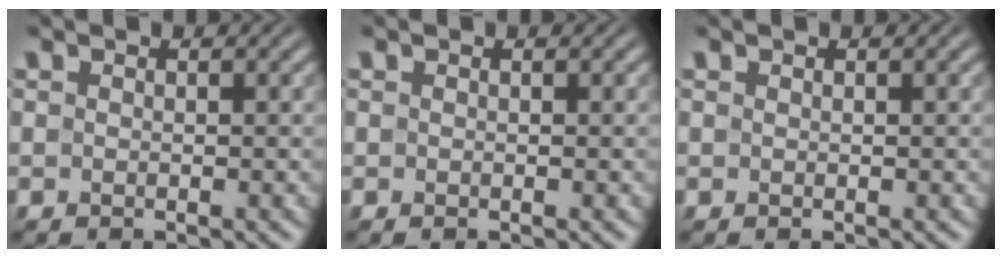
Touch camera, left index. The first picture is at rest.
{"total": 0.0}
{"total": 0.0}